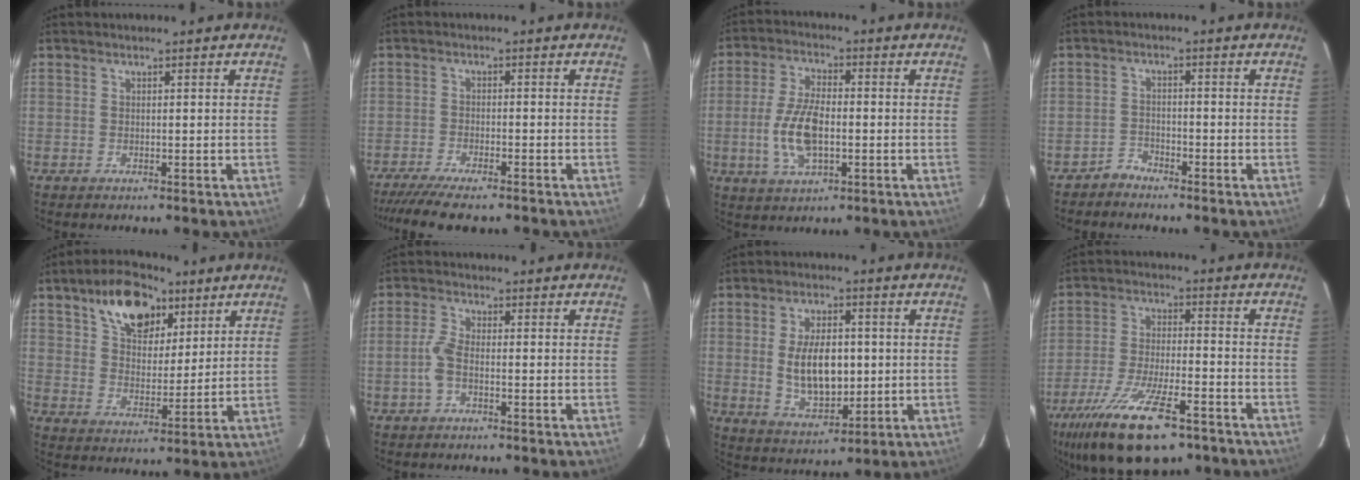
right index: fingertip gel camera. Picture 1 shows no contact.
{"total": 9.1, "force": [-7.8, 1.2, 4.5], "torque": [-0.110, -0.029, -0.133]}
{"total": 10.3, "force": [-1.9, 4.8, 8.9], "torque": [-0.186, 0.000, -0.033]}
{"total": 2.4, "force": [-2.3, 0.8, -0.4], "torque": [0.009, 0.006, -0.044]}
{"total": 13.4, "force": [8.0, 7.4, 7.9], "torque": [-0.133, 0.023, 0.138]}
{"total": 3.4, "force": [-1.3, 1.0, 2.9], "torque": [-0.074, 0.005, -0.027]}
{"total": 11.2, "force": [0.2, 6.0, 9.5], "torque": [-0.180, -0.005, 0.018]}
{"total": 18.5, "force": [-12.3, 6.0, 12.4], "torque": [-0.252, -0.046, -0.209]}